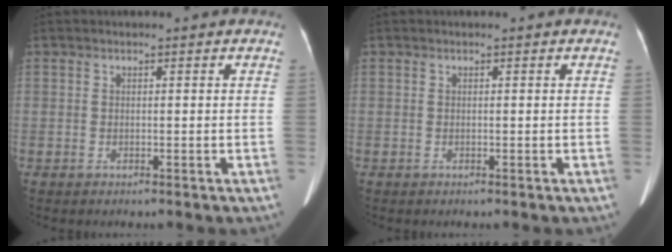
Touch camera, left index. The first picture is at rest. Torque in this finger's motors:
{"motor_torque": [-0.11, -0.09, 0.00, 0.00]}